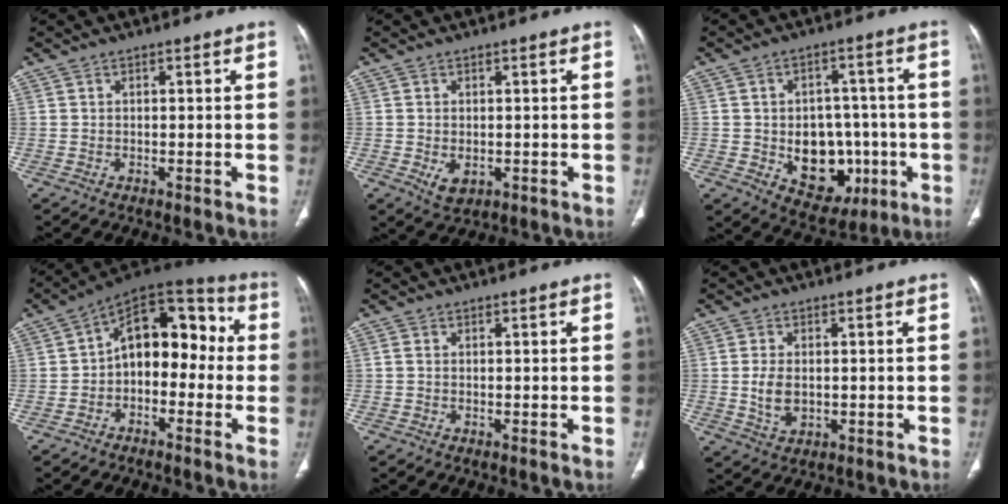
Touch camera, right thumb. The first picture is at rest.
{"total": 3.4, "force": [-0.7, 2.3, 2.4], "torque": [-0.040, -0.005, -0.001]}
{"total": 14.0, "force": [-3.0, 10.3, 8.9], "torque": [-0.076, 0.020, -0.022]}
{"total": 14.1, "force": [-0.9, 9.0, 10.8], "torque": [-0.113, 0.056, -0.033]}
{"total": 0.6, "force": [0.0, 0.4, 0.4], "torque": [-0.010, 0.000, -0.002]}
{"total": 5.2, "force": [-0.1, 3.2, 4.0], "torque": [-0.081, -0.004, 0.002]}